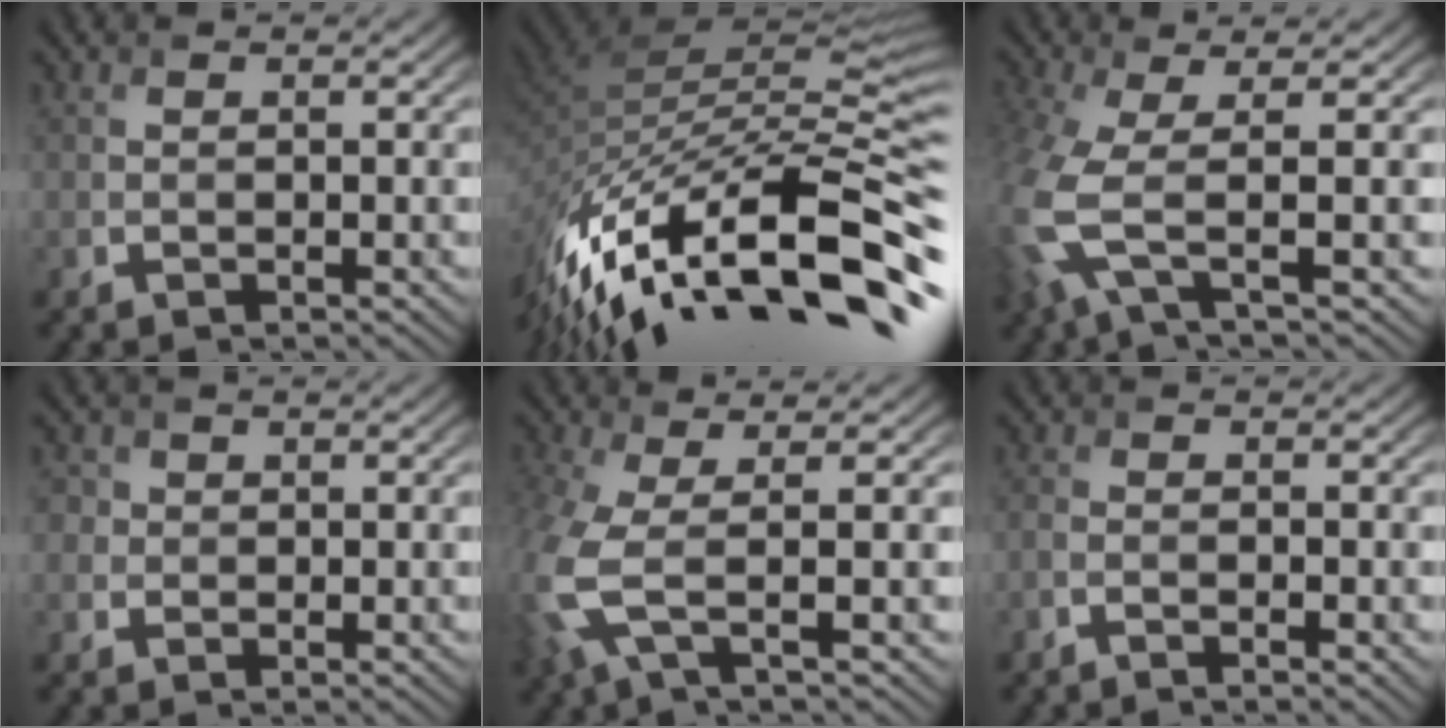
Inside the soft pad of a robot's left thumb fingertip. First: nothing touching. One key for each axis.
{"total": 17.3, "fx": -8.3, "fy": 5.7, "fz": 14.1, "tx": -0.250, "ty": 0.002, "tz": -0.144}
{"total": 7.7, "fx": -1.0, "fy": 2.3, "fz": 7.2, "tx": -0.181, "ty": -0.015, "tz": -0.031}
{"total": 2.0, "fx": 0.4, "fy": 1.9, "fz": 0.4, "tx": -0.008, "ty": -0.002, "tz": -0.001}
{"total": 6.5, "fx": -0.6, "fy": 2.0, "fz": 6.2, "tx": -0.160, "ty": -0.010, "tz": -0.018}
{"total": 2.4, "fx": -1.6, "fy": 0.5, "fz": 1.7, "tx": -0.039, "ty": -0.003, "tz": -0.037}